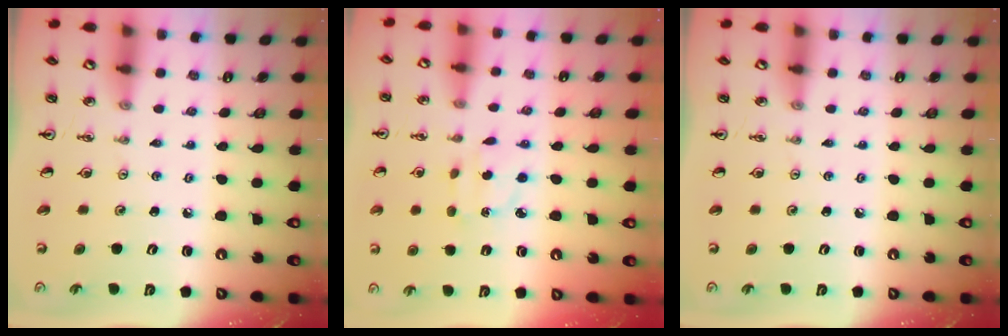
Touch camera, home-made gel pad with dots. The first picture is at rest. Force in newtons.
{"total": 3.2, "press": 3.2, "slide": 0.4}
{"total": 0.0}